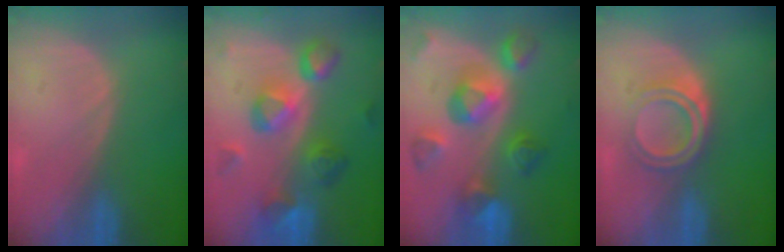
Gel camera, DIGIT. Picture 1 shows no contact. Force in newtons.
{"total": 8.9, "press": 8.5, "slide": 2.7}
{"total": 10.3, "press": 9.1, "slide": 4.7}
{"total": 5.3, "press": 4.5, "slide": 2.8}